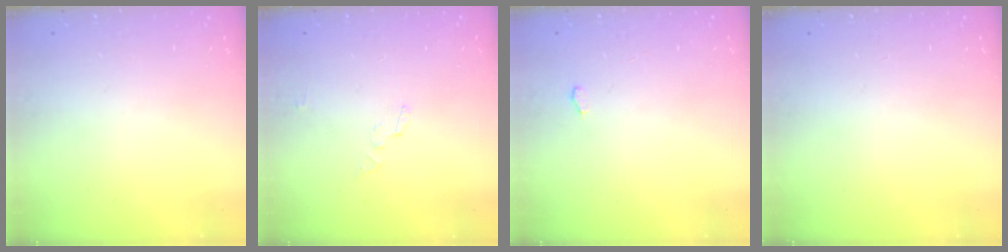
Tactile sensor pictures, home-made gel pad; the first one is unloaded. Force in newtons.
{"total": 2.8, "press": 2.8, "slide": 0.2}
{"total": 2.6, "press": 2.2, "slide": 1.3}
{"total": 0.0}